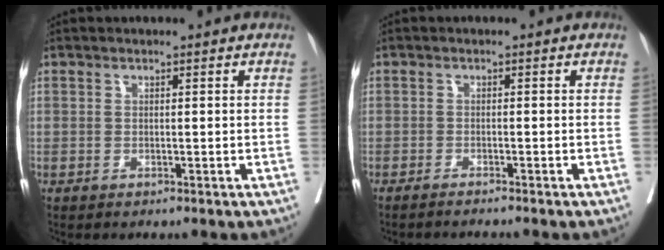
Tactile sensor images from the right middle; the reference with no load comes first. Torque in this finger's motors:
{"motor_torque": [0.55, -0.66, 0.05, 0.00]}